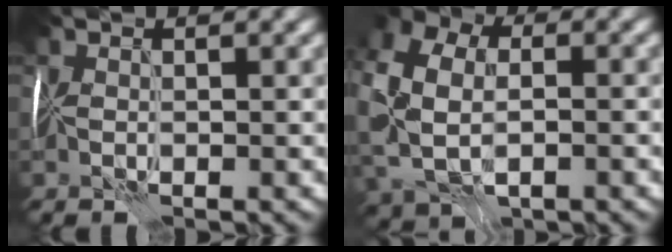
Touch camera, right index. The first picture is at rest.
{"total": 12.4, "force": [-1.1, 9.4, 8.0], "torque": [-0.193, -0.011, -0.029]}